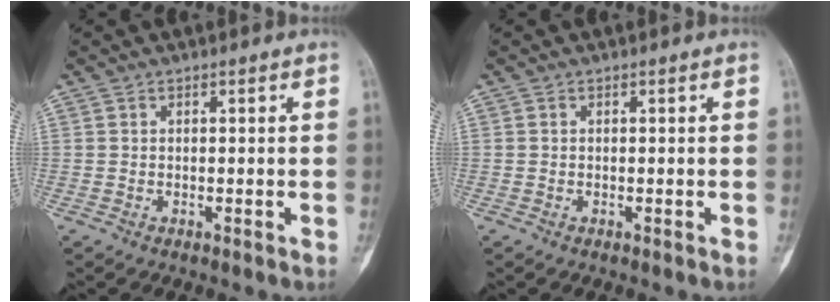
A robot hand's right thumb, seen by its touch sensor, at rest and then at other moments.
{"total": 0.0}